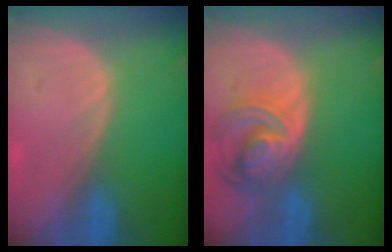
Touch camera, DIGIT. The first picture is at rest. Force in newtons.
{"total": 8.2, "press": 7.1, "slide": 4.1}